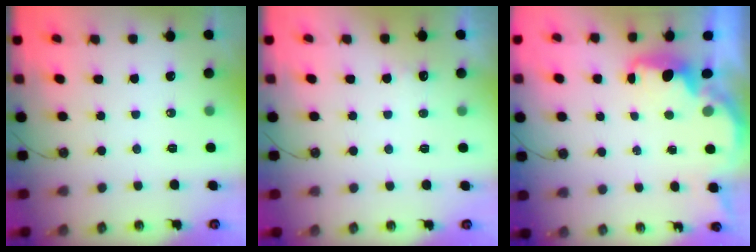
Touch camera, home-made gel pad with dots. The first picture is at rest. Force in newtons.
{"total": 3.4, "press": 3.3, "slide": 0.8}
{"total": 2.1, "press": 2.0, "slide": 0.8}